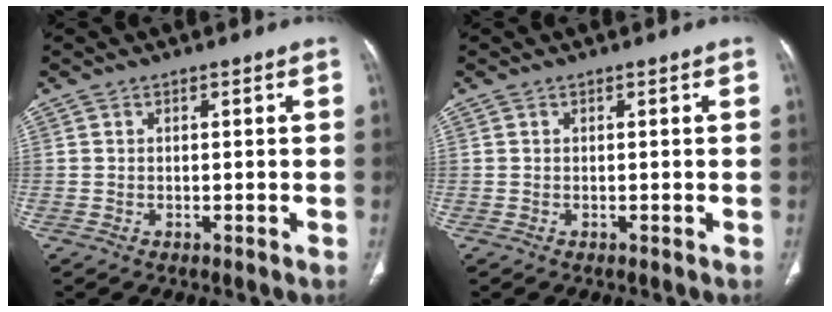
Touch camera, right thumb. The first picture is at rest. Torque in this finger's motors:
{"motor_torque": [0.14, 0.14, -0.05, -0.04, 0.01]}